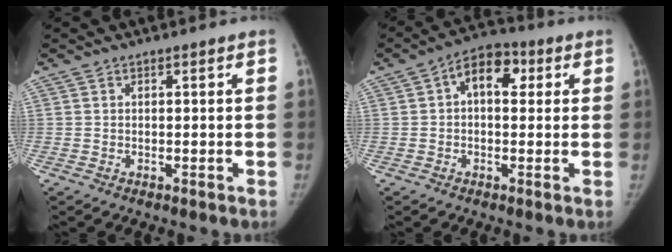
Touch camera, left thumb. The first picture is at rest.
{"total": 7.8, "force": [1.7, 5.0, 5.8], "torque": [-0.060, 0.020, 0.015]}